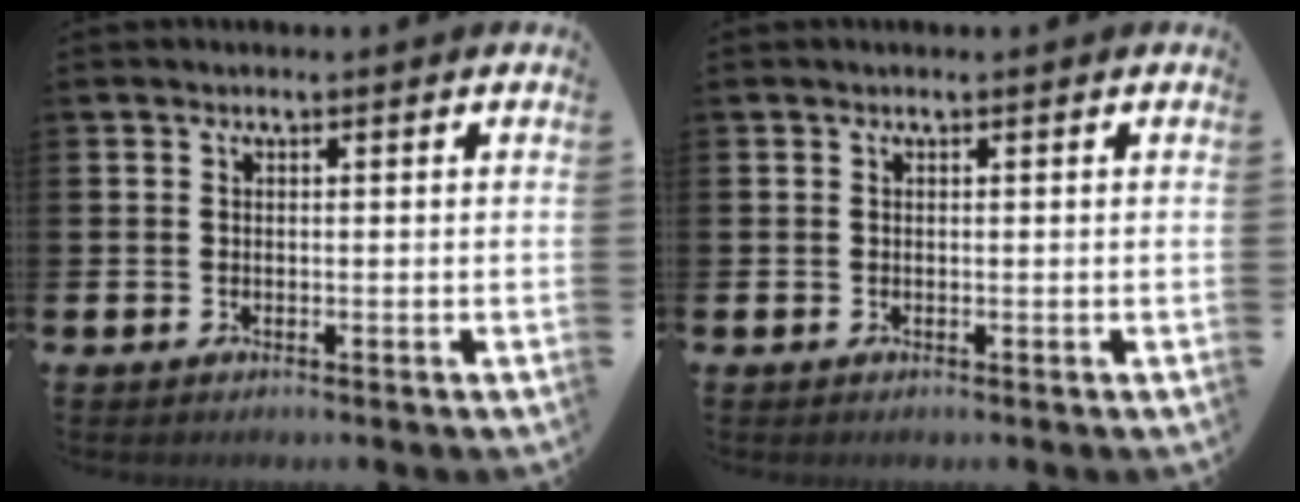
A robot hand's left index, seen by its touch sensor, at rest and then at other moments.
{"total": 0.0}